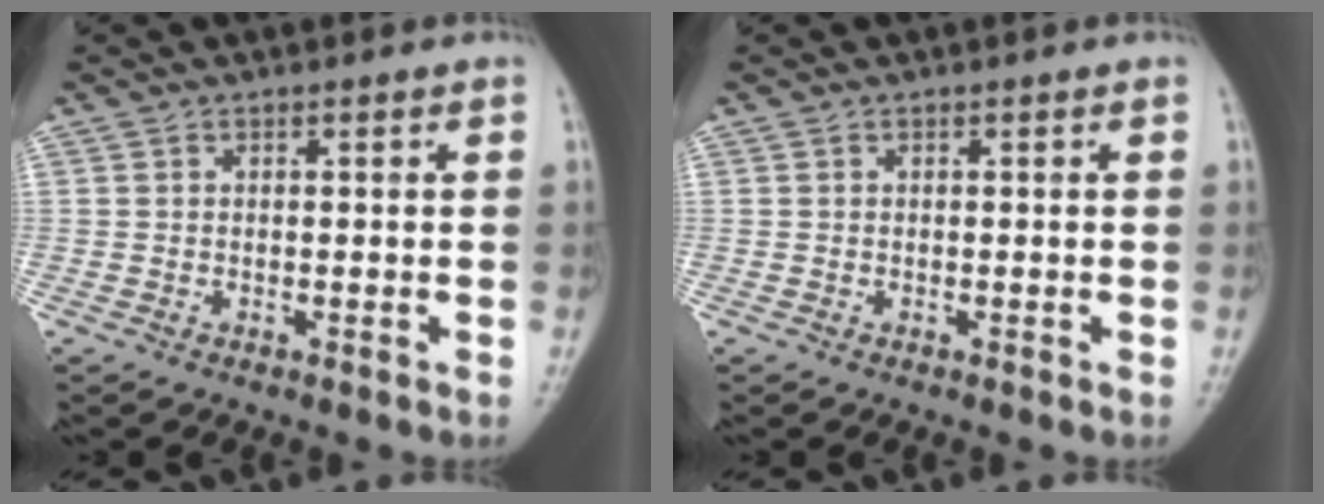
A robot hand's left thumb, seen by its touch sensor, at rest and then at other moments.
{"total": 0.0}